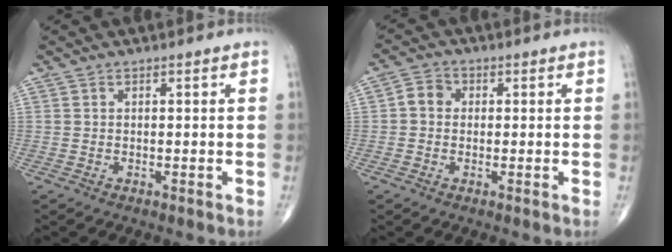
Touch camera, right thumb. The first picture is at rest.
{"total": 3.5, "force": [0.1, 3.0, 1.7], "torque": [-0.020, 0.010, -0.007]}